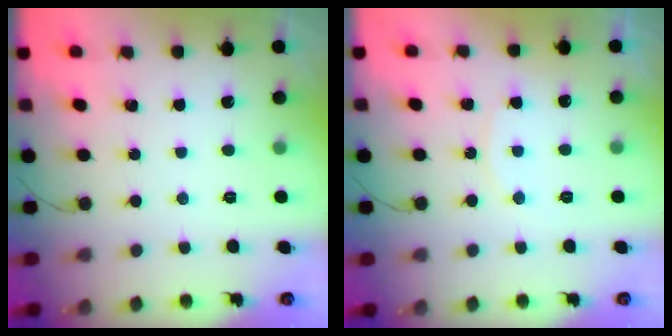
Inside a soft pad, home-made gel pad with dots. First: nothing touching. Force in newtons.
{"total": 6.6, "press": 6.6, "slide": 0.5}